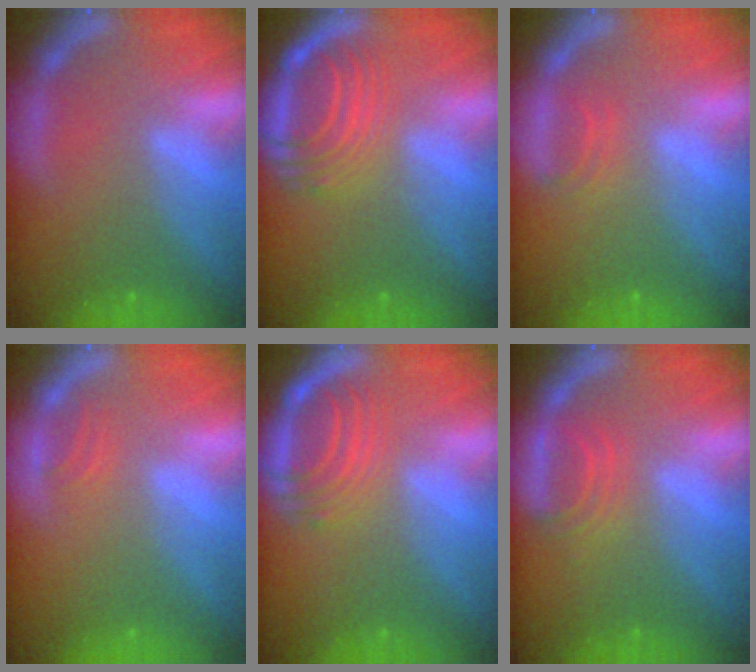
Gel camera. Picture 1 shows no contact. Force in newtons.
{"total": 7.5}
{"total": 1.4}
{"total": 0.9}
{"total": 6.1}
{"total": 2.9}